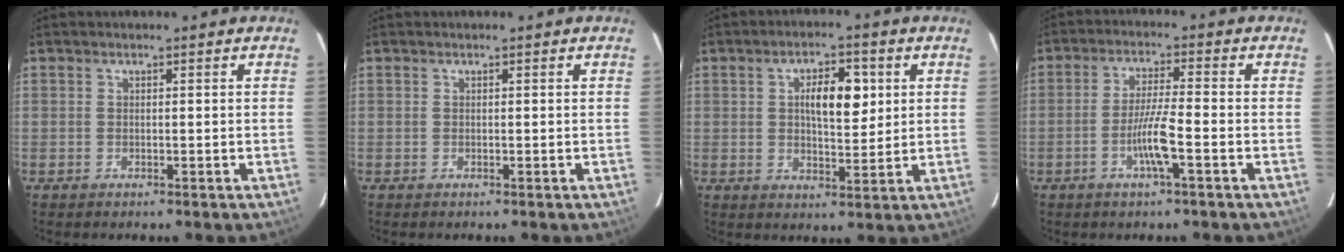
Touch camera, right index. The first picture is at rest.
{"total": 0.0}
{"total": 7.3, "force": [1.9, 2.8, 6.5], "torque": [-0.107, 0.010, 0.033]}
{"total": 5.9, "force": [-2.2, -0.2, 5.5], "torque": [-0.107, -0.001, -0.042]}